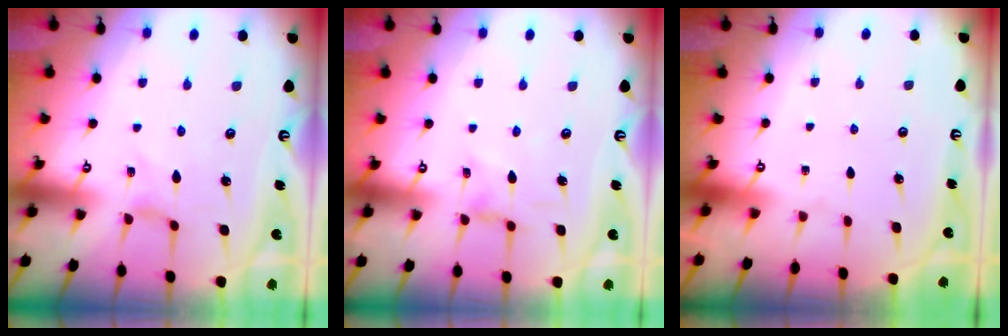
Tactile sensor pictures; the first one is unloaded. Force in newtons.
{"total": 1.1, "press": 1.1, "slide": 0.1}
{"total": 0.0}